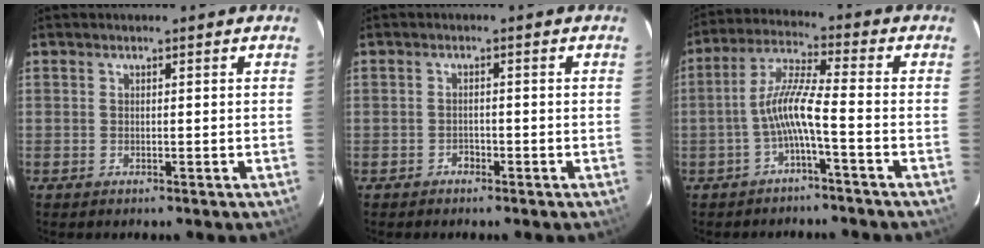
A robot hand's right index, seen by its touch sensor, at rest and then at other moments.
{"total": 1.3, "force": [-1.0, 0.8, 0.2], "torque": [-0.003, 0.004, -0.015]}
{"total": 6.9, "force": [-2.8, 0.0, 6.4], "torque": [-0.146, 0.015, -0.053]}